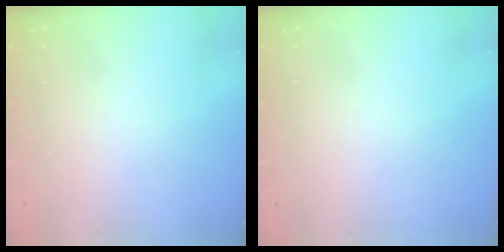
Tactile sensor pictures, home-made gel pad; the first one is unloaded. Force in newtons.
{"total": 0.0}